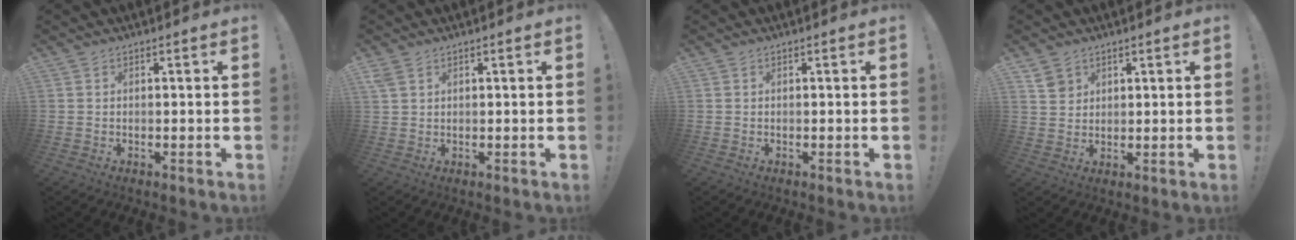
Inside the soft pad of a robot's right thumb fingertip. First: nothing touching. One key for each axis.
{"total": 2.7, "fx": 1.6, "fy": 1.5, "fz": 1.5, "tx": -0.027, "ty": -0.003, "tz": 0.032}
{"total": 0.0}
{"total": 4.2, "fx": 2.7, "fy": 3.1, "fz": 0.9, "tx": -0.005, "ty": -0.014, "tz": 0.049}